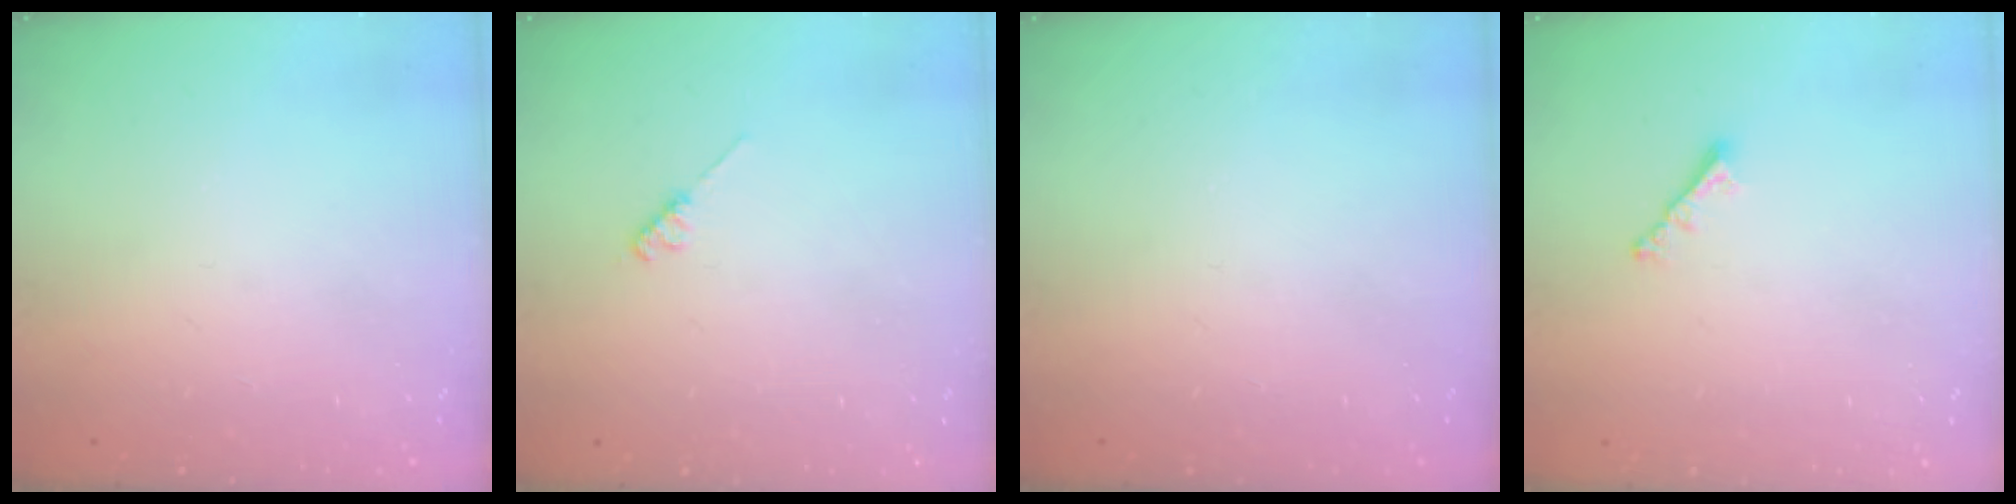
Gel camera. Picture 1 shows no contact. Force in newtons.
{"total": 2.6, "press": 2.5, "slide": 0.4}
{"total": 0.0}
{"total": 2.2, "press": 2.2, "slide": 0.5}